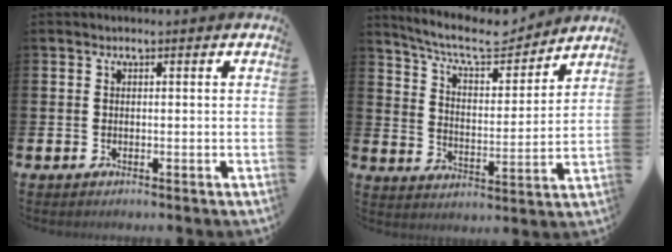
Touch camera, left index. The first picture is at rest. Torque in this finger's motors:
{"motor_torque": [0.99, -1.15, 0.45, 0.07]}